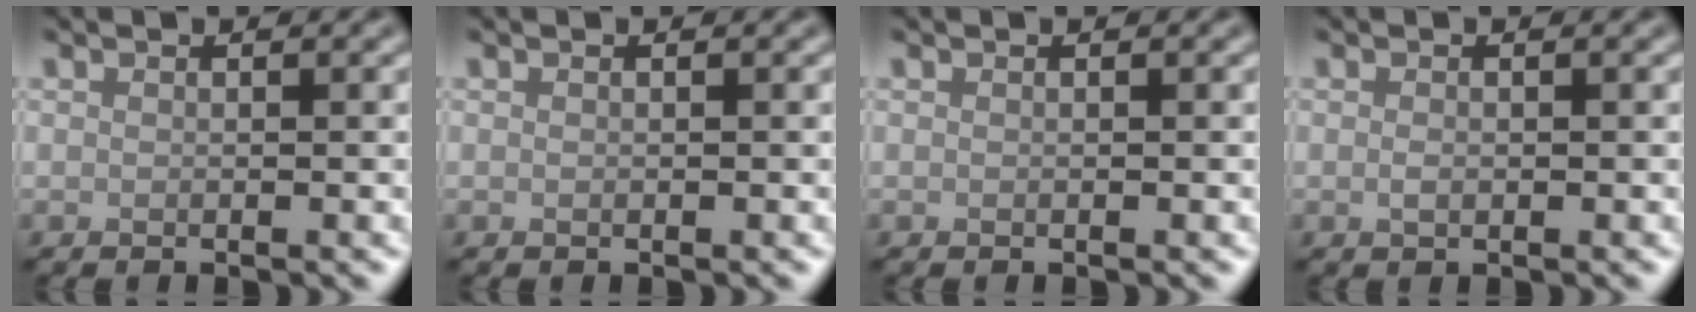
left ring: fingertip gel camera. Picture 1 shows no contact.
{"total": 0.0}
{"total": 0.0}
{"total": 0.7, "force": [0.0, 0.4, 0.5], "torque": [-0.013, -0.001, 0.000]}